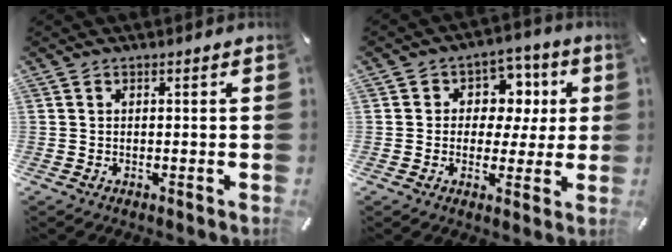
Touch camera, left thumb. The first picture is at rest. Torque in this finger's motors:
{"motor_torque": [0.34, 0.54, -0.08, -0.22, 0.08]}